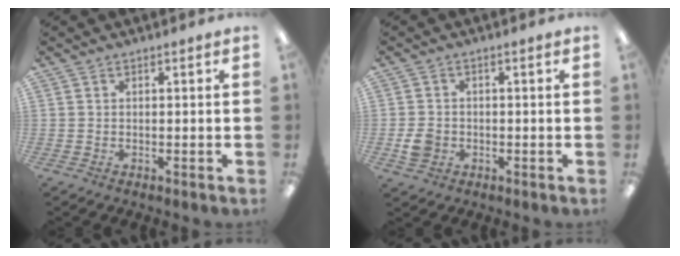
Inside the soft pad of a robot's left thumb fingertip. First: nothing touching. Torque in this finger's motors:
{"motor_torque": [-0.18, 0.23, 0.14, -0.05, 0.00]}